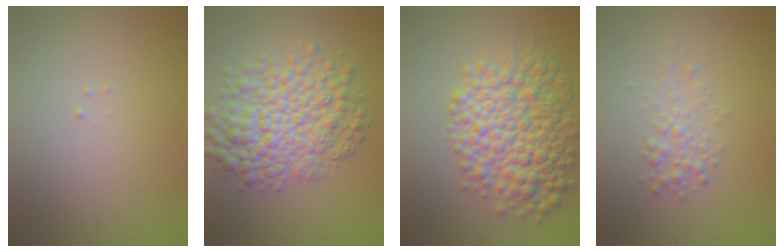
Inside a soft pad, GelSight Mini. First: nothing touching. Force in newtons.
{"total": 8.1, "press": 8.1, "slide": 0.2}
{"total": 8.6, "press": 8.6, "slide": 0.0}
{"total": 1.9, "press": 1.9, "slide": 0.0}